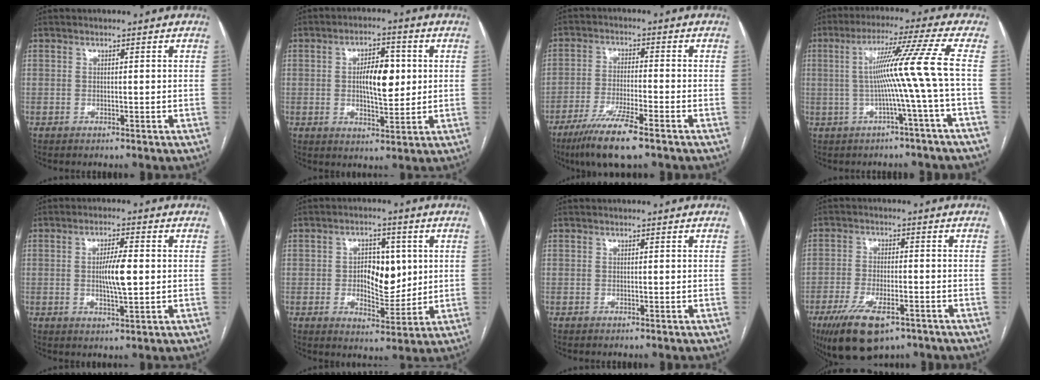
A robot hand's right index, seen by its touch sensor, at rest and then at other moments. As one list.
[{"total": 7.6, "force": [0.8, 2.9, 7.0], "torque": [-0.117, 0.010, 0.015]}, {"total": 9.3, "force": [-6.3, 0.7, 6.9], "torque": [-0.130, -0.025, -0.111]}, {"total": 9.6, "force": [-0.8, -3.0, 9.1], "torque": [-0.153, 0.020, -0.005]}, {"total": 5.6, "force": [0.0, 0.8, 5.6], "torque": [-0.099, 0.001, 0.000]}, {"total": 7.9, "force": [0.9, 4.3, 6.6], "torque": [-0.097, 0.009, 0.023]}, {"total": 0.0}, {"total": 10.9, "force": [-6.8, 4.0, 7.6], "torque": [-0.139, -0.015, -0.109]}]